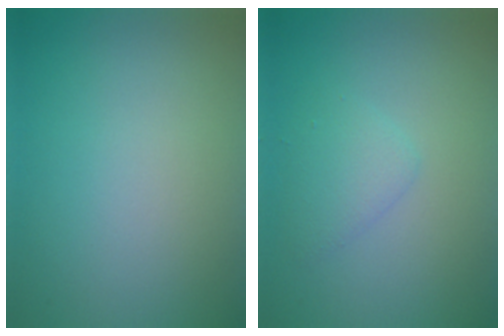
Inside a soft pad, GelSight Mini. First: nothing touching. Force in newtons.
{"total": 1.8, "press": 1.8, "slide": 0.1}